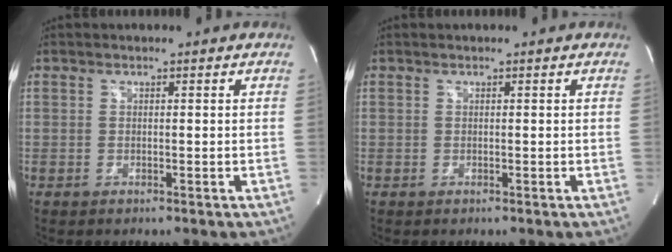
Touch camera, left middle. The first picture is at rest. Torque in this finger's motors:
{"motor_torque": [0.00, 0.01, 0.00, 0.00]}